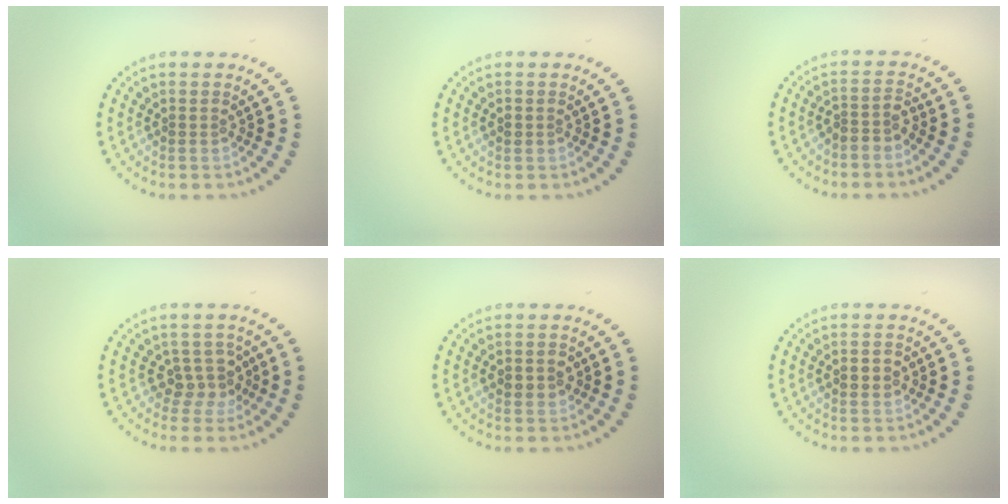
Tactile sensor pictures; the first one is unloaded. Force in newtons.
{"total": 0.7, "press": 0.7, "slide": 0.1}
{"total": 1.7, "press": 1.3, "slide": 1.2}
{"total": 2.6, "press": 2.0, "slide": 1.6}
{"total": 1.3, "press": 1.3, "slide": 0.1}
{"total": 2.2, "press": 2.2, "slide": 0.1}